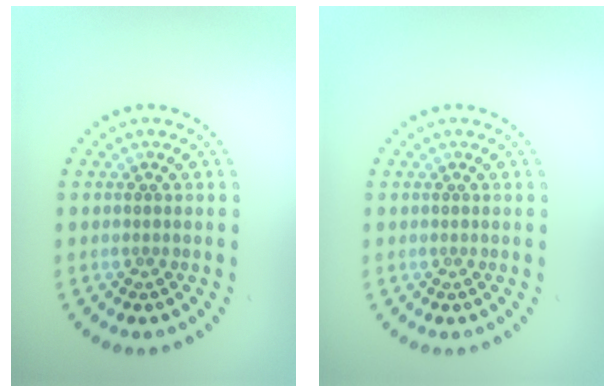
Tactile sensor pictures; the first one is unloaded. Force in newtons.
{"total": 0.0}